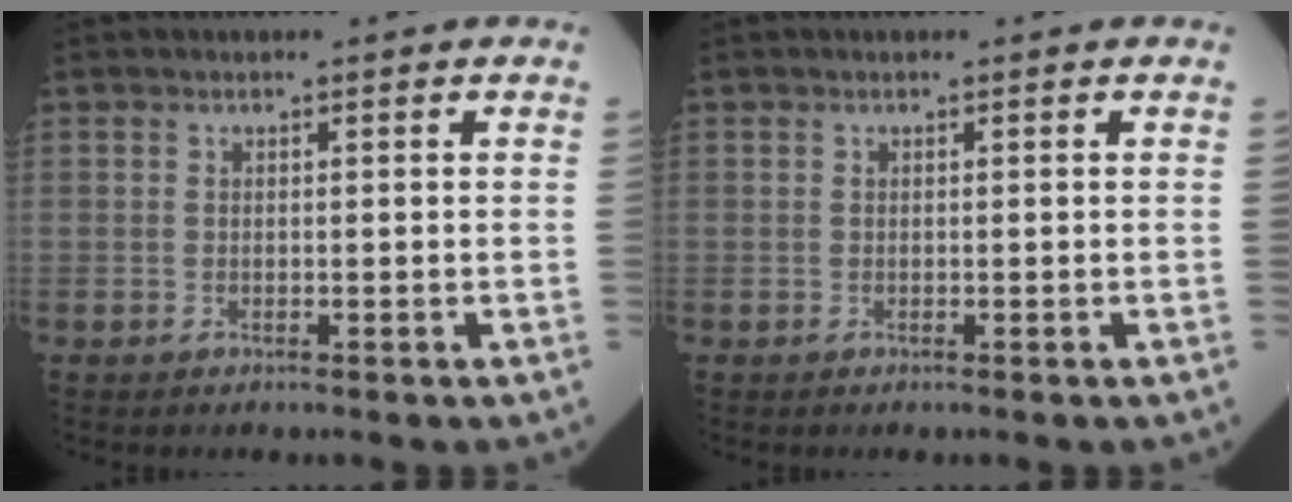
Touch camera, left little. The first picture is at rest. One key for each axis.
{"total": 0.0}